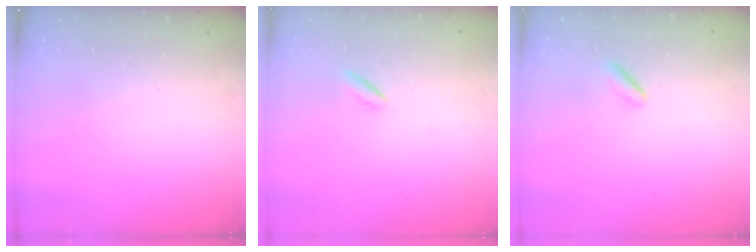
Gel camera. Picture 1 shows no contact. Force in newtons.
{"total": 0.8, "press": 0.5, "slide": 0.6}
{"total": 0.6, "press": 0.0, "slide": 0.6}